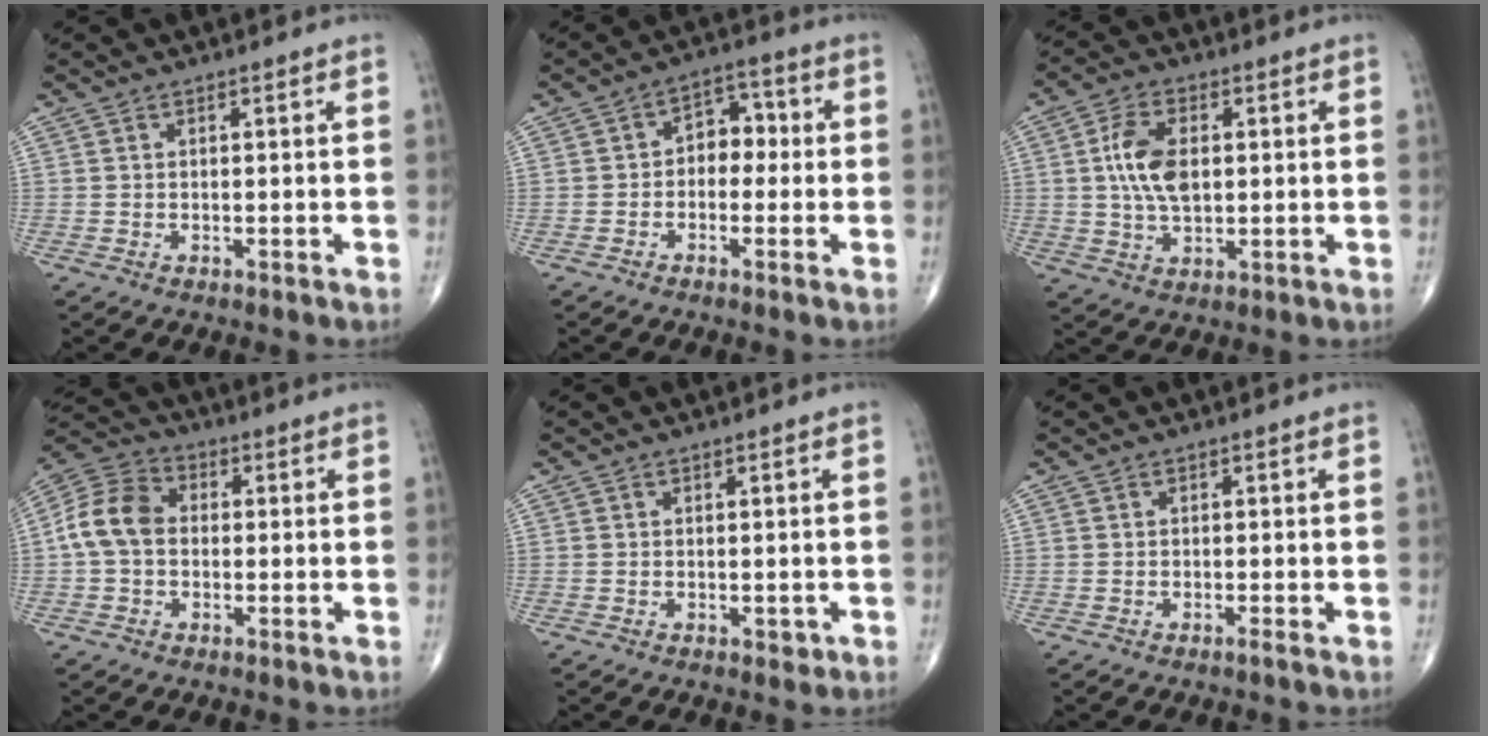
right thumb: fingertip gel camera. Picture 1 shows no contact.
{"total": 5.9, "force": [-0.5, 4.3, 4.0], "torque": [-0.025, 0.028, -0.024]}
{"total": 9.1, "force": [1.1, 5.2, 7.4], "torque": [-0.138, 0.000, 0.022]}
{"total": 9.7, "force": [-0.1, 7.3, 6.3], "torque": [-0.117, 0.031, -0.014]}
{"total": 1.0, "force": [-0.2, 0.7, 0.7], "torque": [-0.003, -0.001, -0.002]}
{"total": 0.6, "force": [-0.4, -0.1, 0.4], "torque": [-0.008, -0.001, -0.009]}